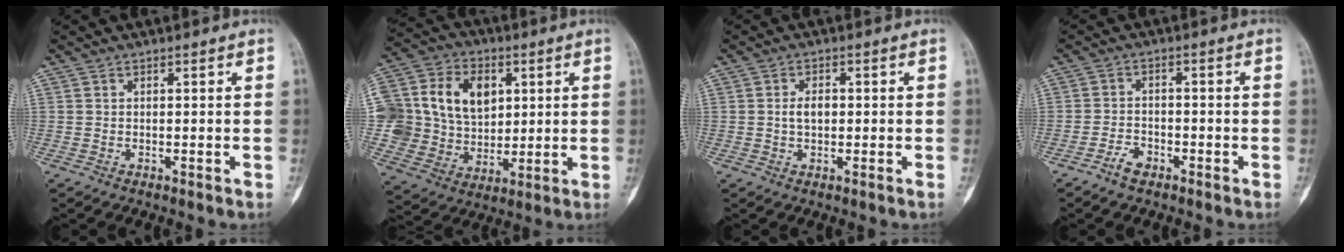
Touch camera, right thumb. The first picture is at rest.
{"total": 21.6, "force": [4.5, 17.2, 12.4], "torque": [-0.222, 0.023, 0.096]}
{"total": 2.9, "force": [0.0, 1.6, 2.4], "torque": [-0.045, 0.004, -0.002]}
{"total": 3.2, "force": [-2.3, 1.5, 1.5], "torque": [-0.031, 0.015, -0.043]}